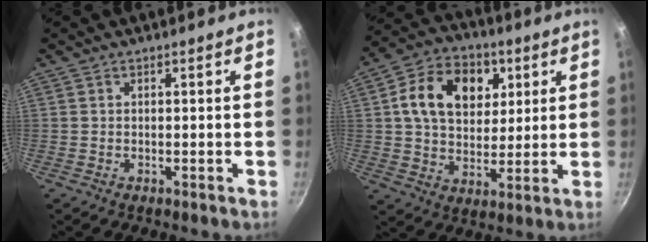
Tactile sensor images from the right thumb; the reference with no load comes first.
{"total": 16.3, "force": [4.9, 11.8, 10.1], "torque": [-0.136, 0.000, 0.072]}